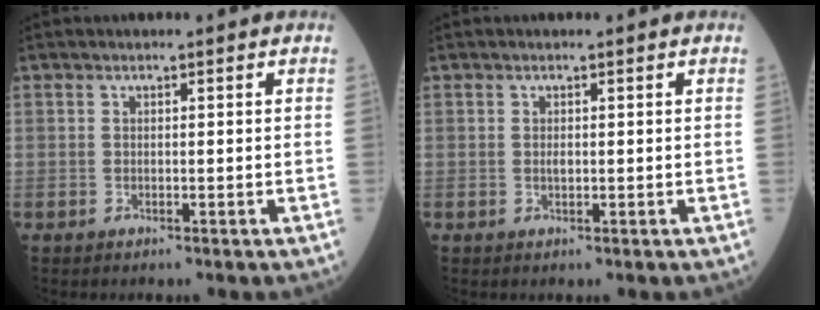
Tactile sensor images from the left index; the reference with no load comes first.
{"total": 0.9, "force": [0.2, 0.5, 0.7], "torque": [-0.018, 0.000, 0.007]}